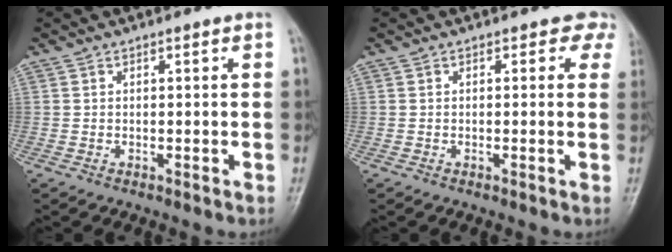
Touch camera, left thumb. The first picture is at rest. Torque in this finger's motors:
{"motor_torque": [0.24, 0.30, -0.05, 0.00, 0.03]}